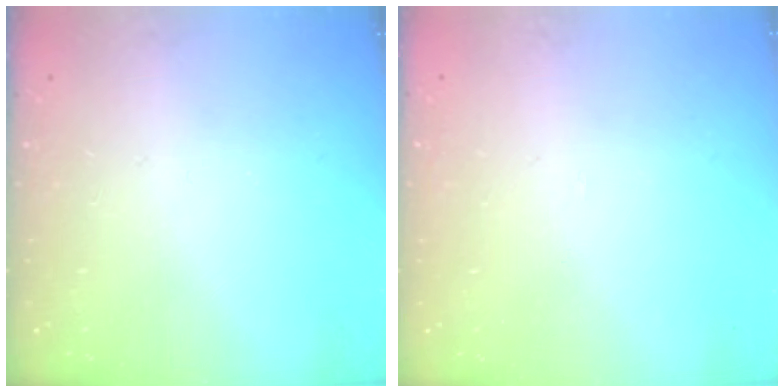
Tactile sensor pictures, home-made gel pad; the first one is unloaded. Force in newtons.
{"total": 2.6, "press": 2.6, "slide": 0.2}